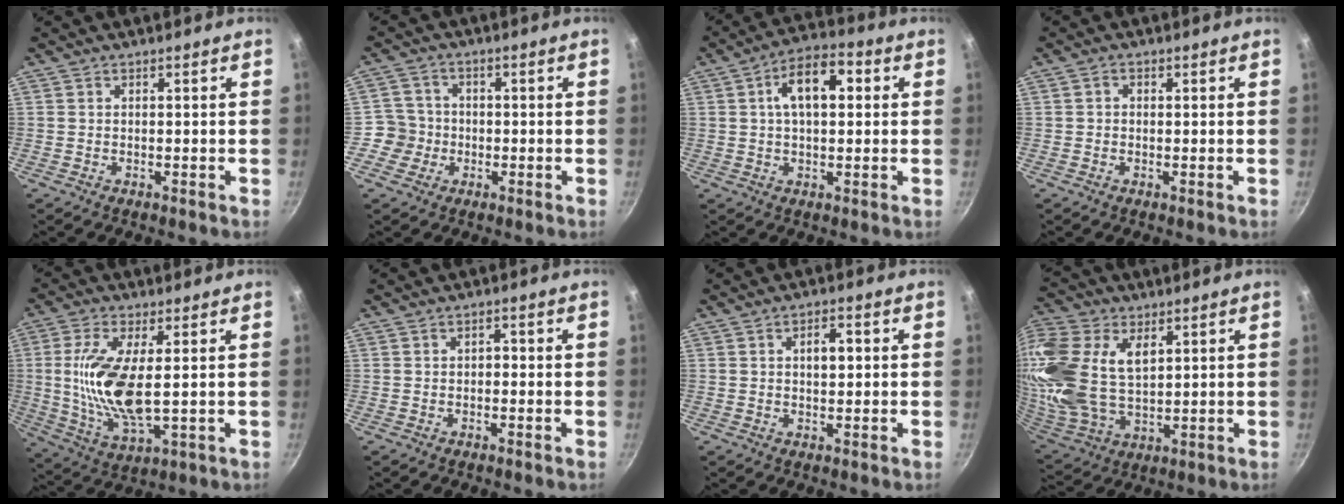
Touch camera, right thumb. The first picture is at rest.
{"total": 5.0, "force": [-1.5, 4.8, 0.3], "torque": [0.028, 0.019, -0.037]}
{"total": 10.5, "force": [2.2, 5.7, 8.5], "torque": [-0.113, 0.020, 0.024]}
{"total": 1.1, "force": [0.1, 1.0, 0.5], "torque": [-0.008, 0.006, -0.001]}
{"total": 13.9, "force": [1.3, 5.3, 12.8], "torque": [-0.260, -0.014, 0.027]}
{"total": 1.2, "force": [-0.3, 0.8, 0.9], "torque": [-0.013, 0.006, -0.006]}
{"total": 3.8, "force": [0.6, 2.0, 3.2], "torque": [-0.035, 0.009, 0.008]}
{"total": 22.0, "force": [6.7, 13.6, 15.9], "torque": [-0.355, -0.009, 0.134]}